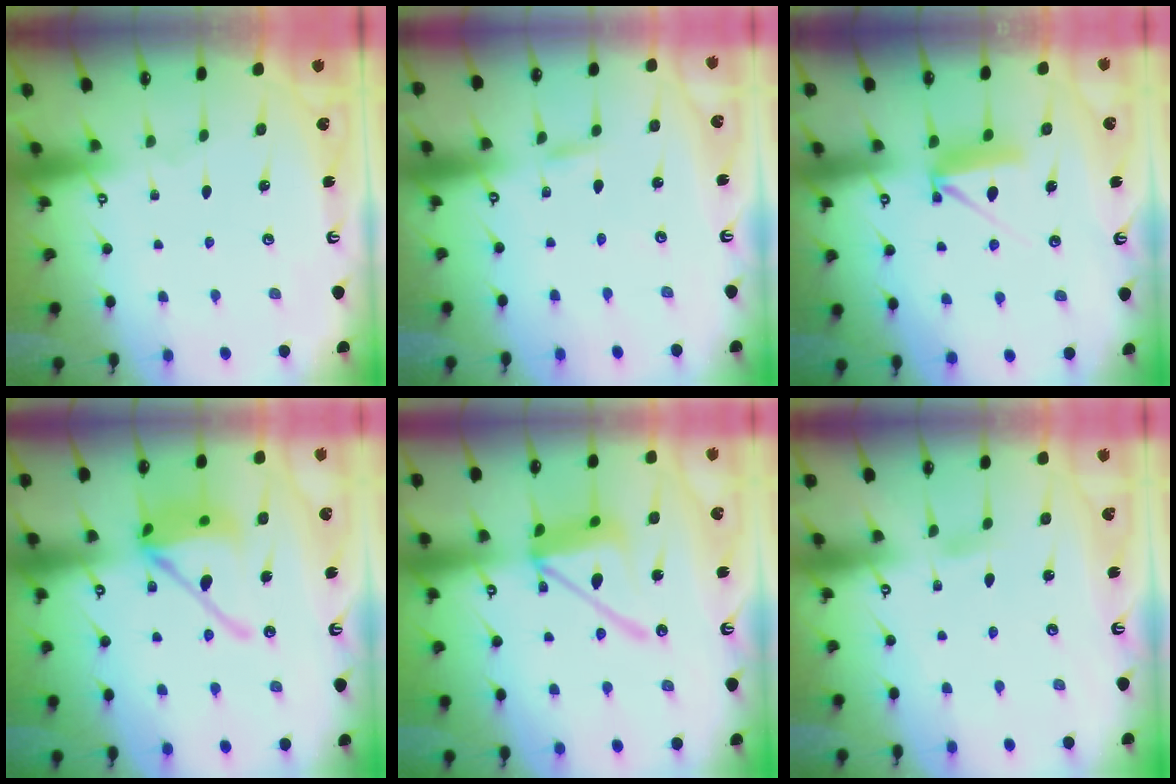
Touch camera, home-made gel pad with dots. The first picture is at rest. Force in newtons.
{"total": 1.8, "press": 1.8, "slide": 0.1}
{"total": 7.6, "press": 7.6, "slide": 0.4}
{"total": 16.1, "press": 16.0, "slide": 2.4}
{"total": 14.5, "press": 14.4, "slide": 1.6}
{"total": 2.9, "press": 2.8, "slide": 0.4}